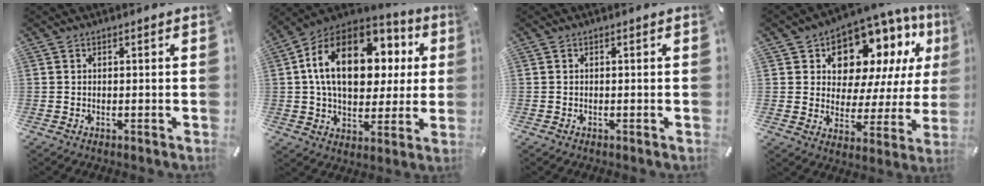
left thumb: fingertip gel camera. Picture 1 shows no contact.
{"total": 21.4, "force": [5.6, 13.8, 15.4], "torque": [-0.284, -0.007, 0.094]}
{"total": 0.0}
{"total": 12.4, "force": [7.7, 8.2, 5.3], "torque": [-0.093, -0.060, 0.144]}